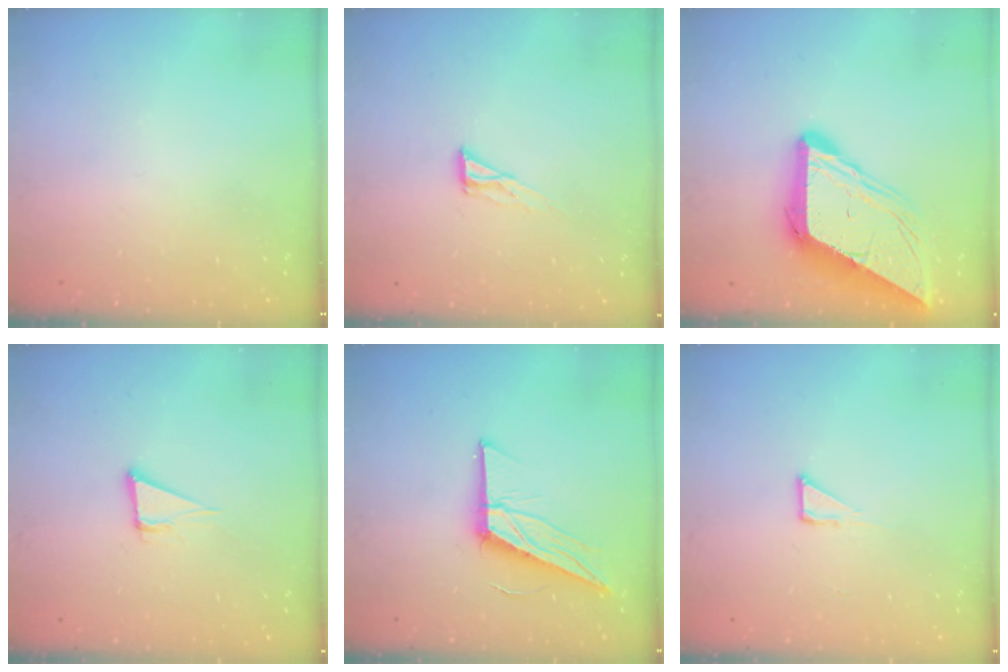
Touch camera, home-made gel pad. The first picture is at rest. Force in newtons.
{"total": 6.5, "press": 6.5, "slide": 0.4}
{"total": 12.0, "press": 11.9, "slide": 1.2}
{"total": 3.8, "press": 1.9, "slide": 3.3}
{"total": 13.3, "press": 13.3, "slide": 0.7}
{"total": 2.7, "press": 2.7, "slide": 0.2}